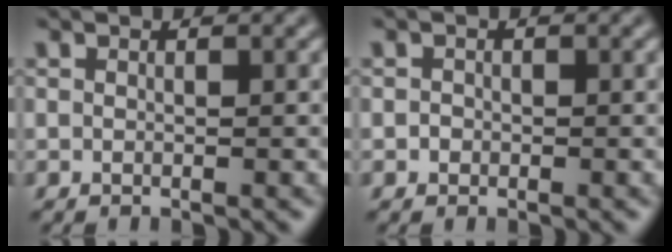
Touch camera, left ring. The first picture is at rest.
{"total": 0.7, "force": [-0.1, 0.7, 0.1], "torque": [0.002, -0.003, -0.004]}